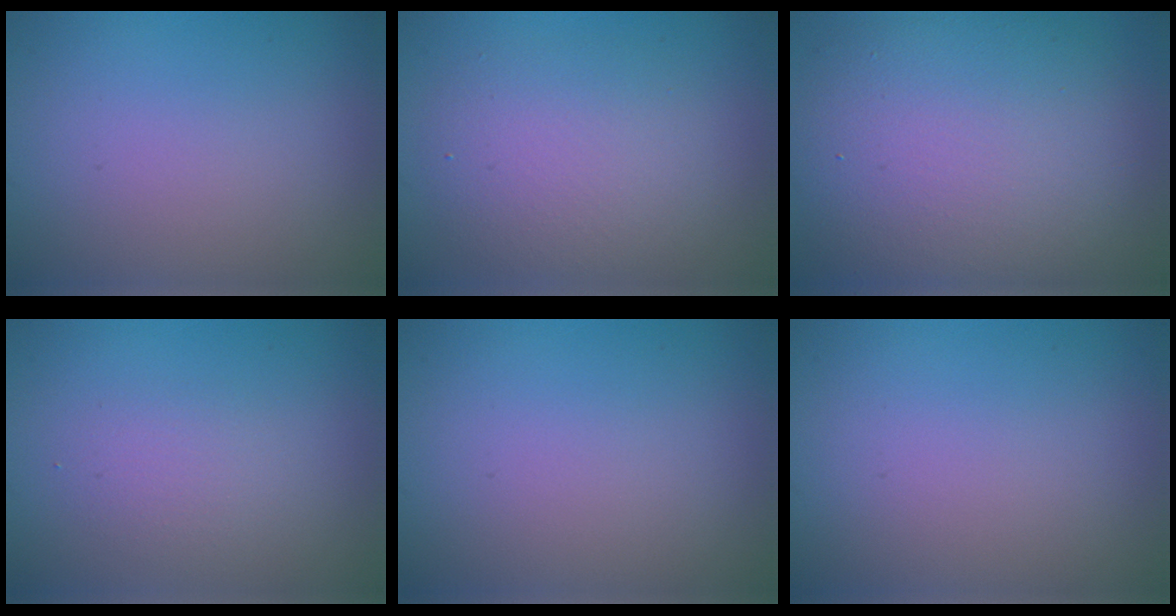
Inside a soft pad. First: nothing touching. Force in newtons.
{"total": 4.8, "press": 4.8, "slide": 0.5}
{"total": 11.3, "press": 11.3, "slide": 0.7}
{"total": 1.8, "press": 1.8, "slide": 0.1}
{"total": 0.0}
{"total": 0.0}